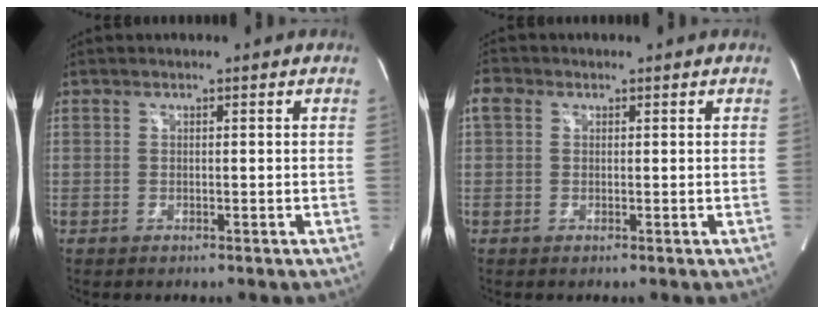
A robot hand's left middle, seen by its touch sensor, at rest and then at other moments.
{"total": 2.2, "force": [0.8, 1.8, 1.1], "torque": [-0.030, 0.018, 0.015]}